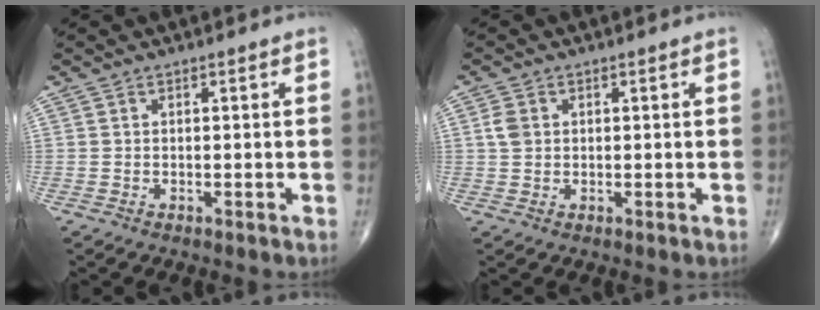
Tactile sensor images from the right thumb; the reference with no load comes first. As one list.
[{"total": 2.6, "force": [0.5, 2.0, 1.5], "torque": [-0.030, 0.004, 0.010]}]